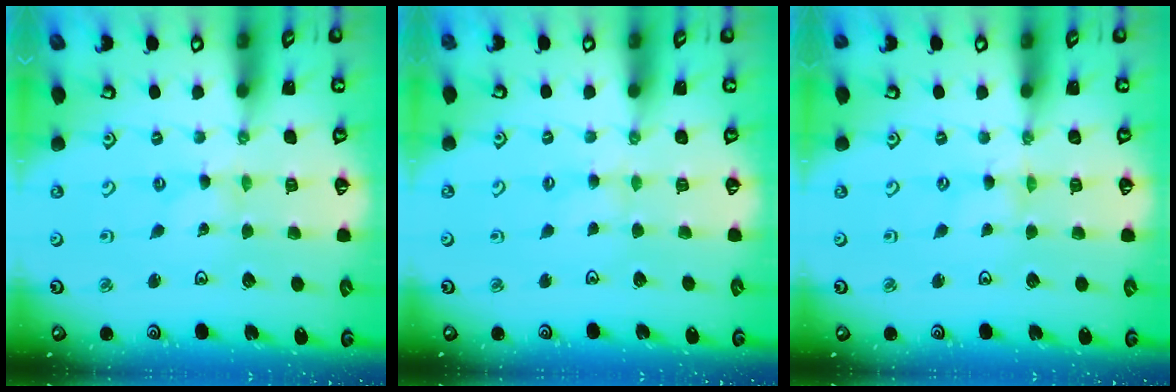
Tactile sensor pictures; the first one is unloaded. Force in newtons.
{"total": 2.1, "press": 2.0, "slide": 0.4}
{"total": 0.0}